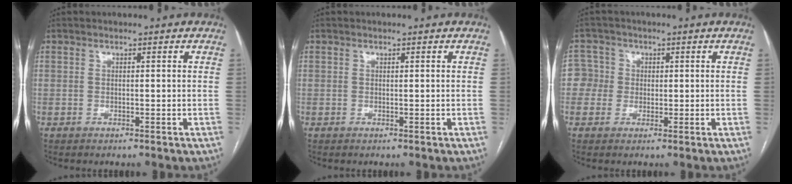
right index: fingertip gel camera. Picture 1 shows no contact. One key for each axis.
{"total": 0.0}
{"total": 4.0, "fx": 0.1, "fy": 4.0, "fz": 0.0, "tx": 0.014, "ty": 0.019, "tz": -0.002}